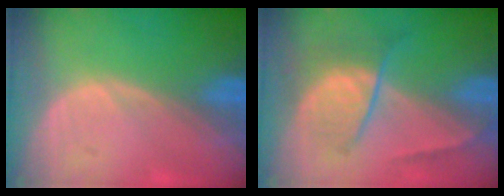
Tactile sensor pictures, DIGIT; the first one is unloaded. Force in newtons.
{"total": 6.6, "press": 6.2, "slide": 2.4}